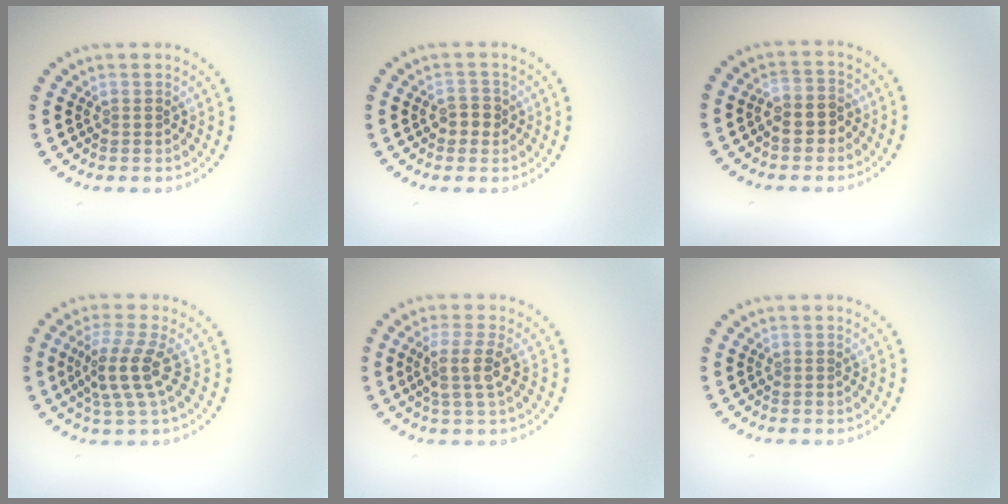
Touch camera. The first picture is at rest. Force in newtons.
{"total": 1.9, "press": 1.8, "slide": 0.5}
{"total": 2.6, "press": 2.5, "slide": 0.7}
{"total": 3.8, "press": 3.1, "slide": 2.2}
{"total": 2.9, "press": 2.4, "slide": 1.7}
{"total": 0.0}